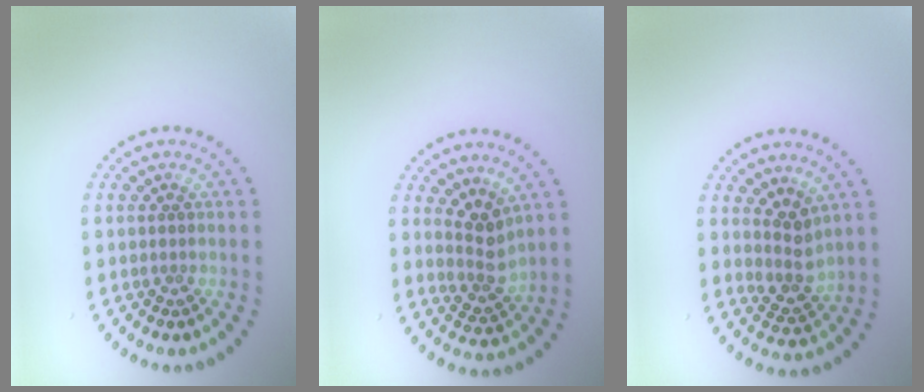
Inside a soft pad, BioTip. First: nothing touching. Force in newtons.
{"total": 2.7, "press": 2.0, "slide": 1.9}
{"total": 2.6, "press": 2.0, "slide": 1.7}